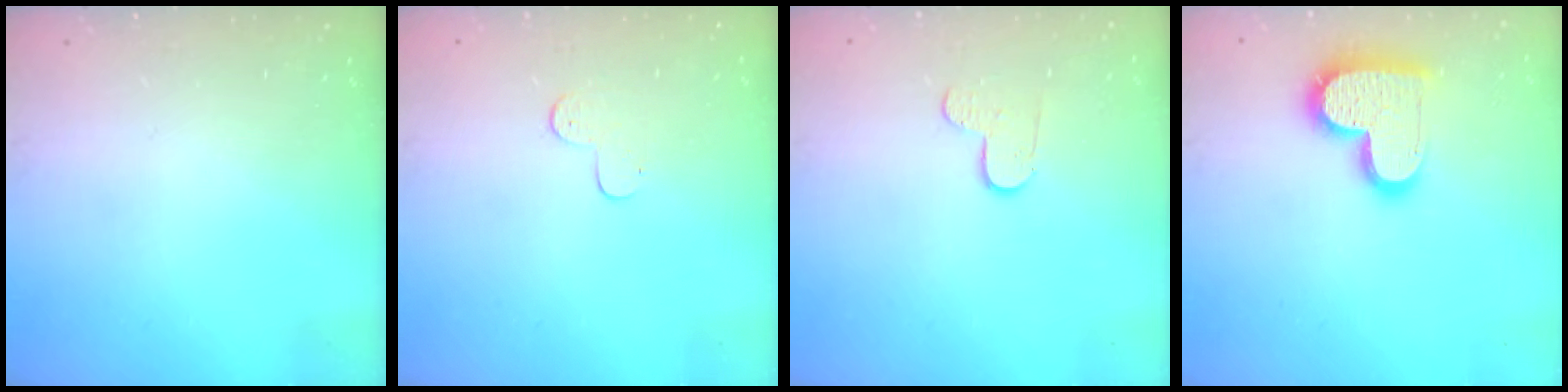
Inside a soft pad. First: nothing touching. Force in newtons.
{"total": 3.9, "press": 3.8, "slide": 0.3}
{"total": 3.3, "press": 3.3, "slide": 0.3}
{"total": 16.0, "press": 16.0, "slide": 1.1}